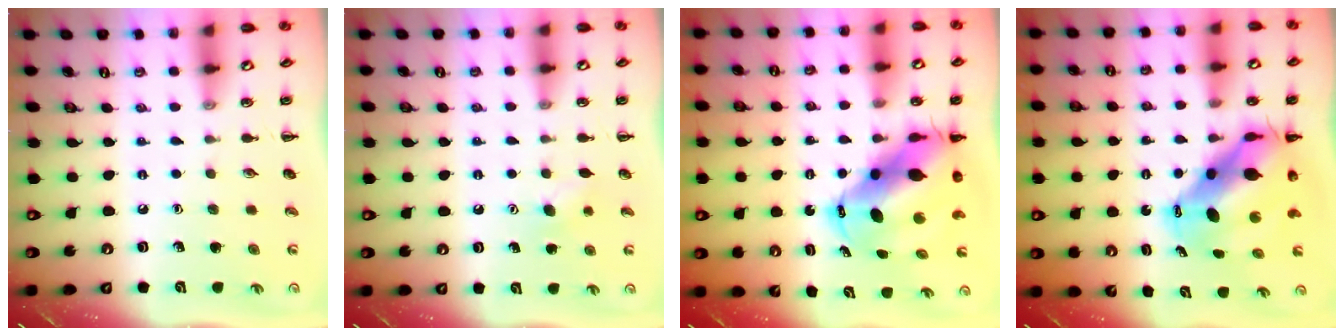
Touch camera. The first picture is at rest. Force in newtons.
{"total": 4.3, "press": 4.2, "slide": 1.0}
{"total": 13.3, "press": 12.8, "slide": 3.6}
{"total": 12.2, "press": 11.8, "slide": 3.2}